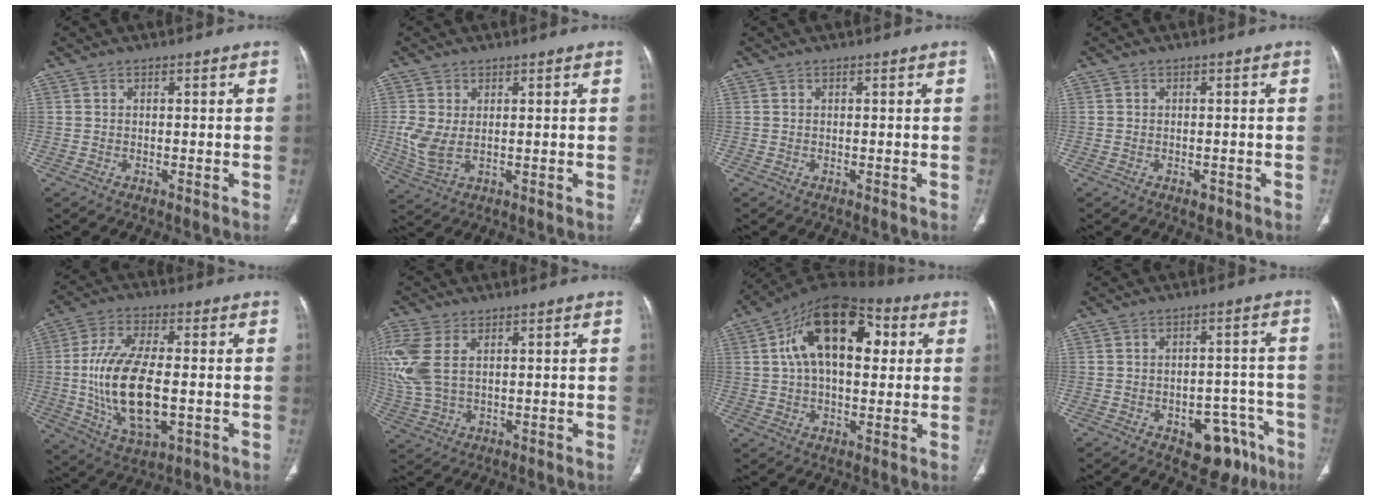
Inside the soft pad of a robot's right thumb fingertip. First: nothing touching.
{"total": 5.2, "force": [0.5, 3.0, 4.2], "torque": [-0.102, -0.006, 0.020]}
{"total": 0.0}
{"total": 1.1, "force": [-0.7, 0.7, 0.5], "torque": [-0.001, 0.003, -0.006]}
{"total": 17.0, "force": [-1.5, 8.0, 14.9], "torque": [-0.286, -0.001, -0.019]}
{"total": 10.9, "force": [3.0, 6.3, 8.3], "torque": [-0.229, 0.006, 0.069]}
{"total": 19.5, "force": [5.0, 10.9, 15.3], "torque": [-0.222, 0.020, 0.070]}
{"total": 10.4, "force": [-5.7, 6.3, 6.0], "torque": [-0.034, 0.047, -0.065]}